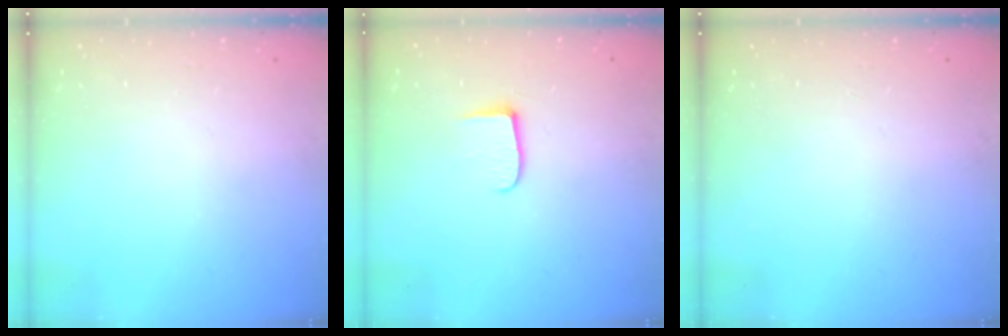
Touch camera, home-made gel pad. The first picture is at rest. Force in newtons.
{"total": 7.4, "press": 7.4, "slide": 0.6}
{"total": 0.0}